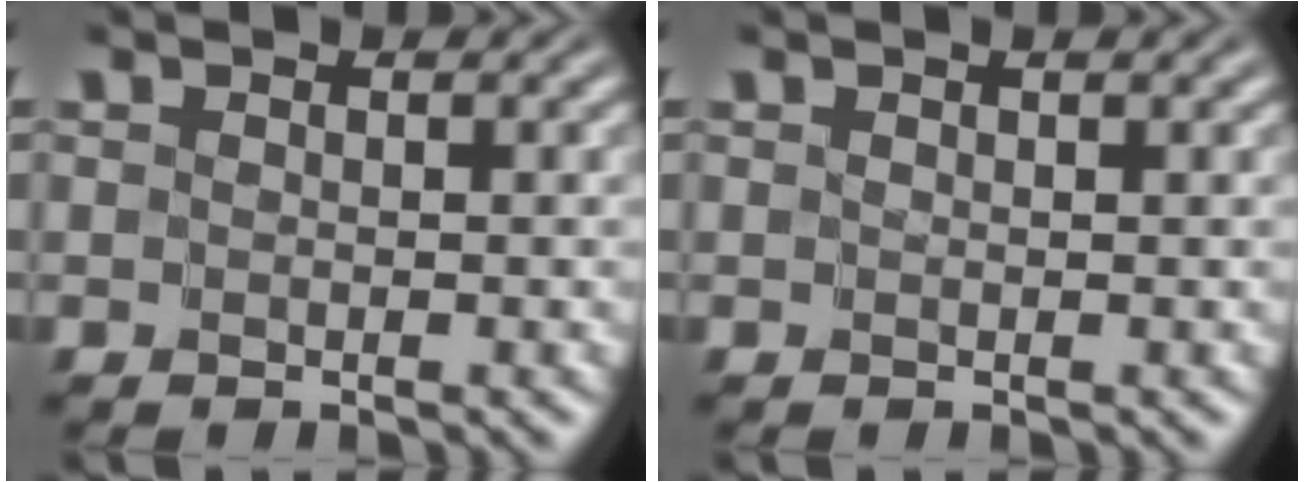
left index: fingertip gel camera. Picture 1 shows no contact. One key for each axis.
{"total": 1.3, "fx": 0.9, "fy": 0.3, "fz": 0.9, "tx": -0.010, "ty": -0.001, "tz": 0.009}